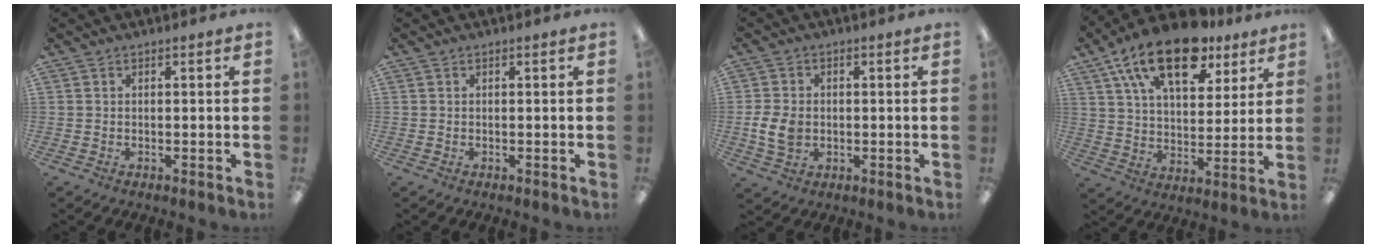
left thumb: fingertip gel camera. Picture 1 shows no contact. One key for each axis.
{"total": 0.0}
{"total": 6.4, "fx": -0.6, "fy": 4.9, "fz": 4.1, "tx": -0.091, "ty": 0.005, "tz": -0.010}
{"total": 19.0, "fx": 11.8, "fy": 9.1, "fz": 11.8, "tx": -0.197, "ty": -0.046, "tz": 0.203}